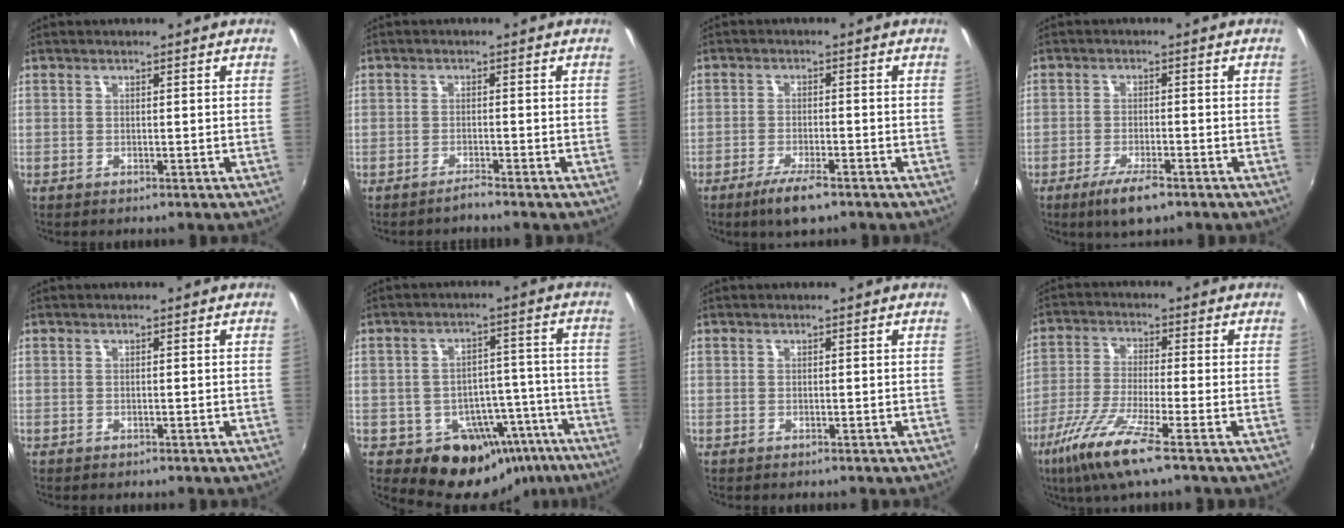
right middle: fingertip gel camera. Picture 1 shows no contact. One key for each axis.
{"total": 1.5, "fx": -1.4, "fy": -0.2, "fz": 0.4, "tx": -0.010, "ty": -0.004, "tz": -0.028}
{"total": 6.0, "fx": -4.1, "fy": 1.4, "fz": 4.1, "tx": -0.096, "ty": -0.015, "tz": -0.072}
{"total": 6.2, "fx": -4.0, "fy": 1.6, "fz": 4.4, "tx": -0.100, "ty": -0.017, "tz": -0.071}
{"total": 0.0}
{"total": 14.1, "fx": -8.6, "fy": 10.1, "fz": 4.9, "tx": -0.072, "ty": 0.038, "tz": -0.081}
{"total": 0.0}
{"total": 10.8, "fx": -6.3, "fy": 0.6, "fz": 8.8, "tx": -0.193, "ty": -0.020, "tz": -0.124}